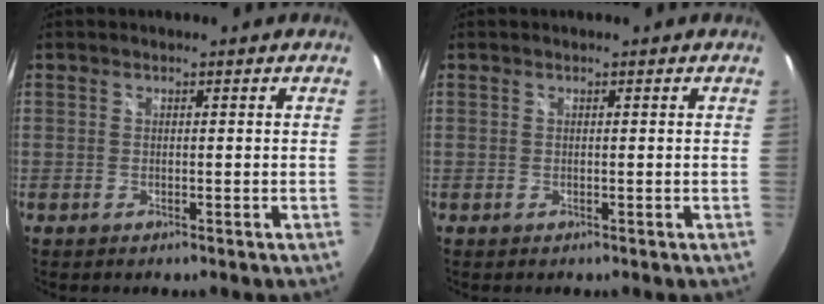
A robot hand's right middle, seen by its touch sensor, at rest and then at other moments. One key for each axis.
{"total": 0.0}